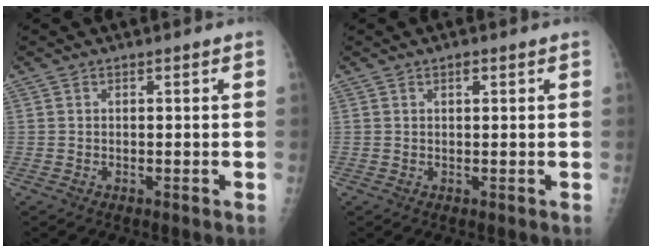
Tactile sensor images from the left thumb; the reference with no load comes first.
{"total": 1.3, "force": [0.6, 0.6, 0.9], "torque": [-0.010, 0.000, 0.008]}